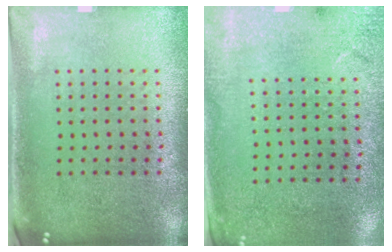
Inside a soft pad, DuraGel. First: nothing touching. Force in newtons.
{"total": 2.6, "press": 2.1, "slide": 1.6}